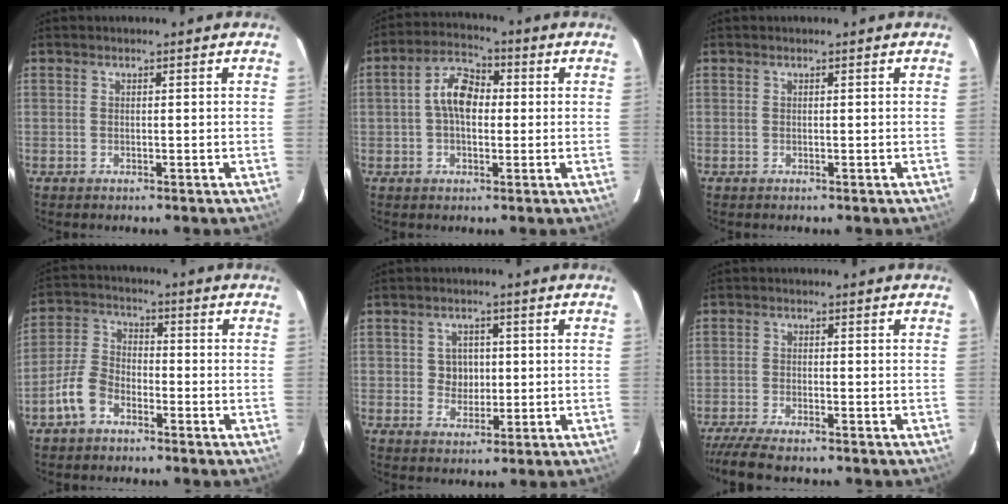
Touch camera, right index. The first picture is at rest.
{"total": 7.5, "force": [0.3, 4.7, 5.9], "torque": [-0.110, 0.024, 0.003]}
{"total": 0.0}
{"total": 7.0, "force": [-4.4, 4.0, 3.7], "torque": [-0.087, 0.015, -0.092]}
{"total": 2.8, "force": [0.3, 2.6, 0.9], "torque": [-0.013, 0.007, 0.007]}
{"total": 7.8, "force": [-6.8, 0.7, 3.9], "torque": [-0.098, -0.031, -0.123]}